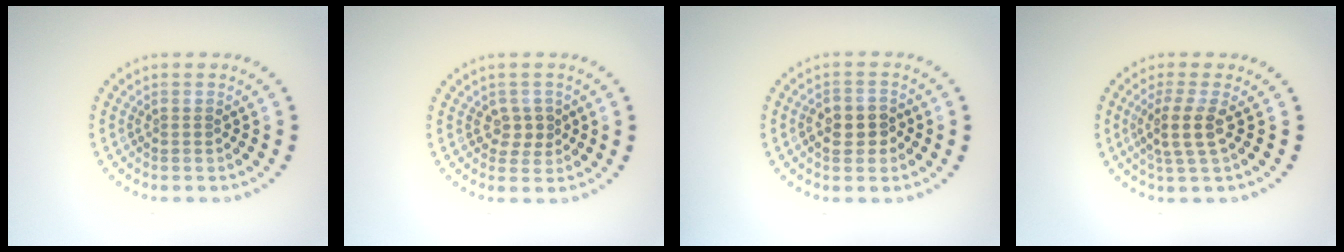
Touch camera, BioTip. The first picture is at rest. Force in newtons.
{"total": 1.7, "press": 1.6, "slide": 0.6}
{"total": 2.8, "press": 2.7, "slide": 0.7}
{"total": 2.7, "press": 2.3, "slide": 1.5}